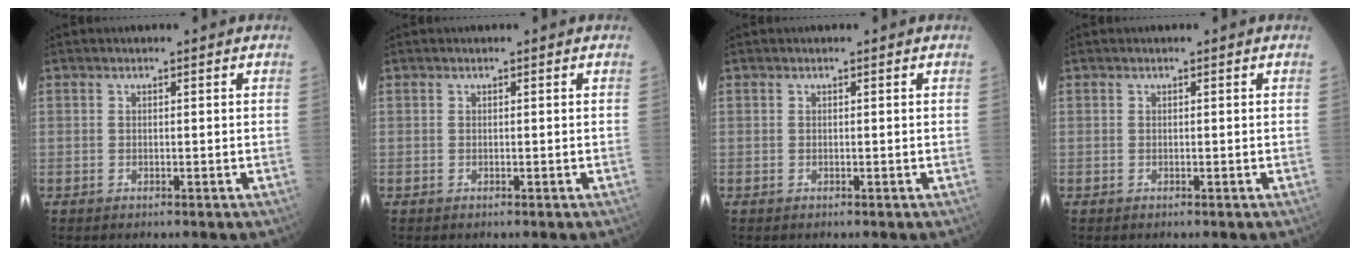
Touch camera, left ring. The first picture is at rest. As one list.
[{"total": 0.0}, {"total": 0.0}, {"total": 0.0}]